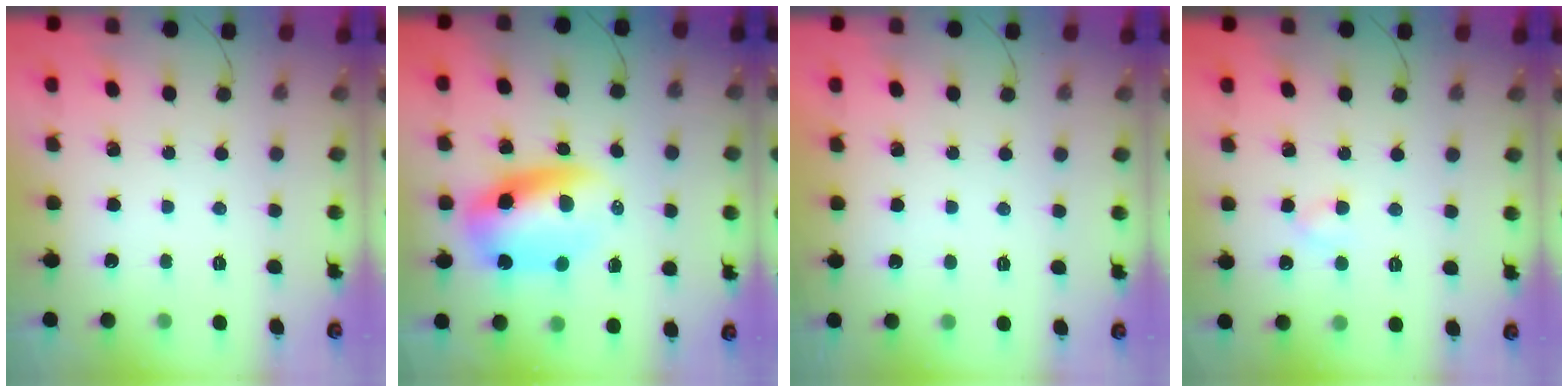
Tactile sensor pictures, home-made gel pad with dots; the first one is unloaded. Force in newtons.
{"total": 11.3, "press": 11.0, "slide": 2.8}
{"total": 1.0, "press": 0.9, "slide": 0.2}
{"total": 2.7, "press": 2.5, "slide": 1.1}